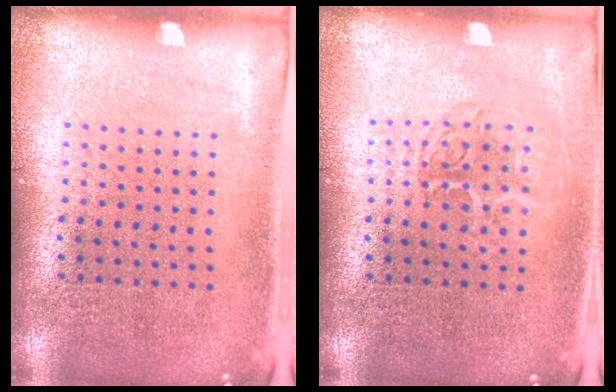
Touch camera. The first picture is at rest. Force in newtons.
{"total": 1.3, "press": 1.1, "slide": 0.7}